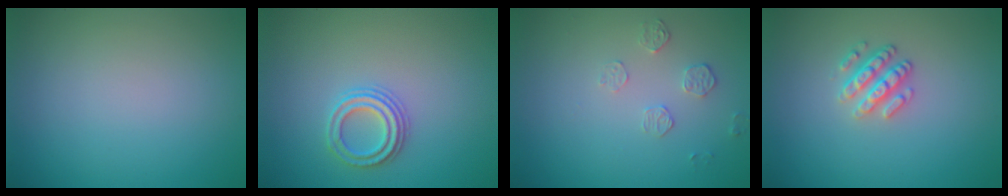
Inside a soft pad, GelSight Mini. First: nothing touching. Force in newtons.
{"total": 2.3, "press": 2.2, "slide": 0.5}
{"total": 1.5, "press": 0.8, "slide": 1.3}
{"total": 2.5, "press": 2.3, "slide": 0.9}